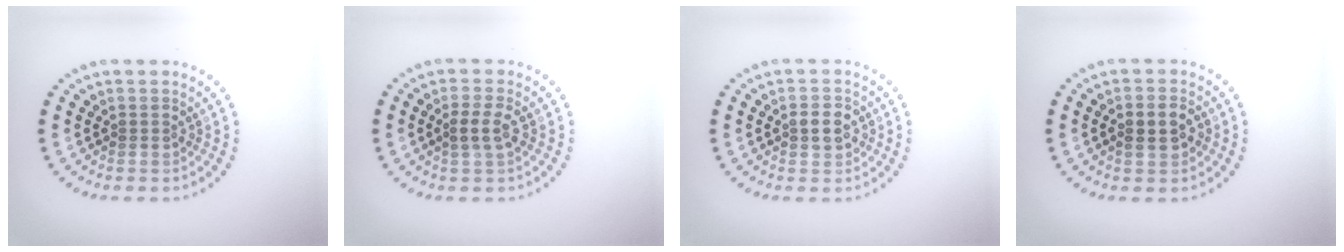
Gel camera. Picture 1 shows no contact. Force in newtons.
{"total": 2.0, "press": 1.9, "slide": 0.7}
{"total": 2.1, "press": 2.1, "slide": 0.1}
{"total": 2.6, "press": 2.6, "slide": 0.4}